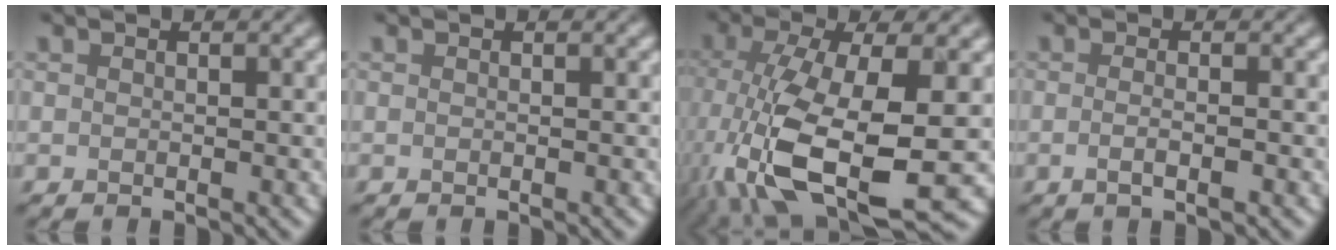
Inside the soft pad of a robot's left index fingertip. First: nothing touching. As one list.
[{"total": 0.0}, {"total": 13.0, "force": [-3.8, 5.3, 11.3], "torque": [-0.253, -0.034, -0.059]}, {"total": 1.7, "force": [-0.6, 0.3, 1.5], "torque": [-0.029, -0.002, -0.014]}]